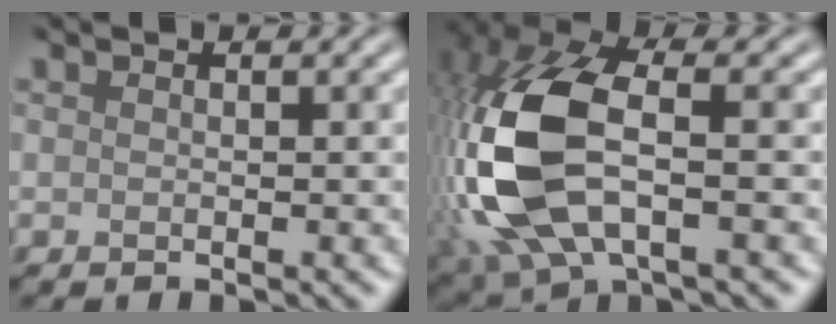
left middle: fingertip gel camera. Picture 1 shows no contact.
{"total": 12.6, "force": [-1.2, 6.3, 10.9], "torque": [-0.279, 0.004, -0.031]}